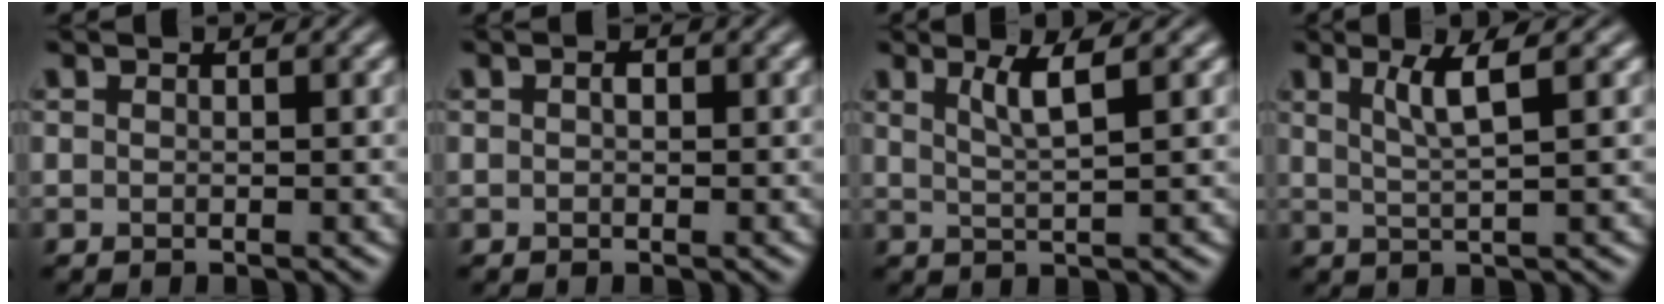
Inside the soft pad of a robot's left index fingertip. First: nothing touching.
{"total": 0.8, "force": [0.1, 0.5, 0.6], "torque": [-0.009, 0.000, -0.001]}
{"total": 2.8, "force": [1.3, 0.5, 2.4], "torque": [-0.039, -0.001, 0.024]}
{"total": 3.2, "force": [1.3, 0.5, 2.8], "torque": [-0.046, -0.001, 0.026]}